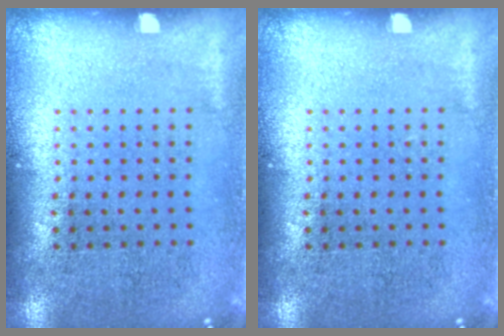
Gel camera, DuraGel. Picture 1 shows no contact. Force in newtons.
{"total": 0.0}